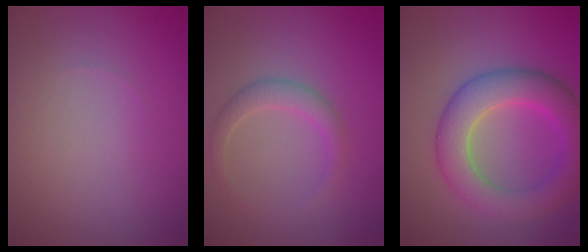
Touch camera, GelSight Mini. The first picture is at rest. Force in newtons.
{"total": 2.2, "press": 2.2, "slide": 0.1}
{"total": 6.1, "press": 6.1, "slide": 0.3}